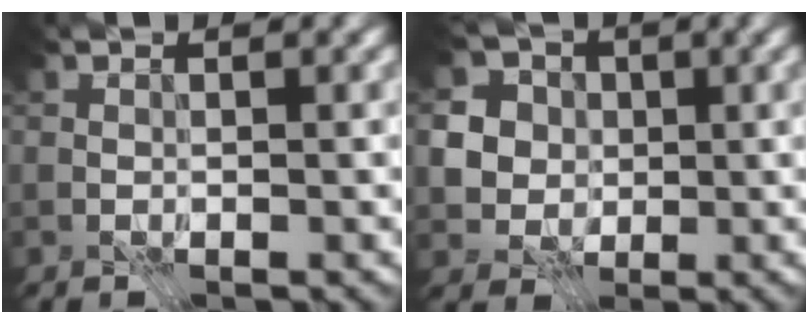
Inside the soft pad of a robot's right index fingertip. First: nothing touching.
{"total": 7.0, "force": [0.9, 6.4, 2.7], "torque": [-0.051, 0.016, 0.000]}